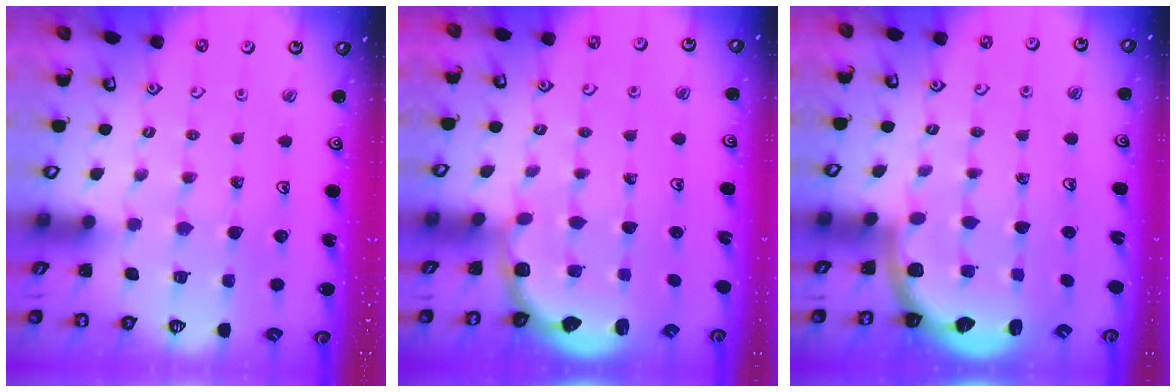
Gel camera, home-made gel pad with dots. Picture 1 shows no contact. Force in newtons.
{"total": 2.7, "press": 2.3, "slide": 1.5}
{"total": 2.4, "press": 2.1, "slide": 1.2}